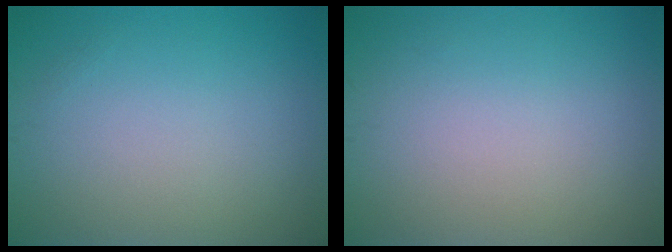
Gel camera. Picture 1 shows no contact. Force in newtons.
{"total": 0.0}